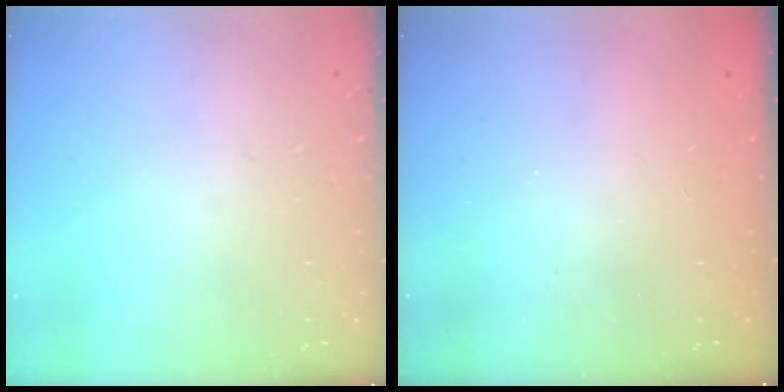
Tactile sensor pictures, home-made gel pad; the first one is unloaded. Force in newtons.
{"total": 2.3, "press": 2.2, "slide": 0.7}